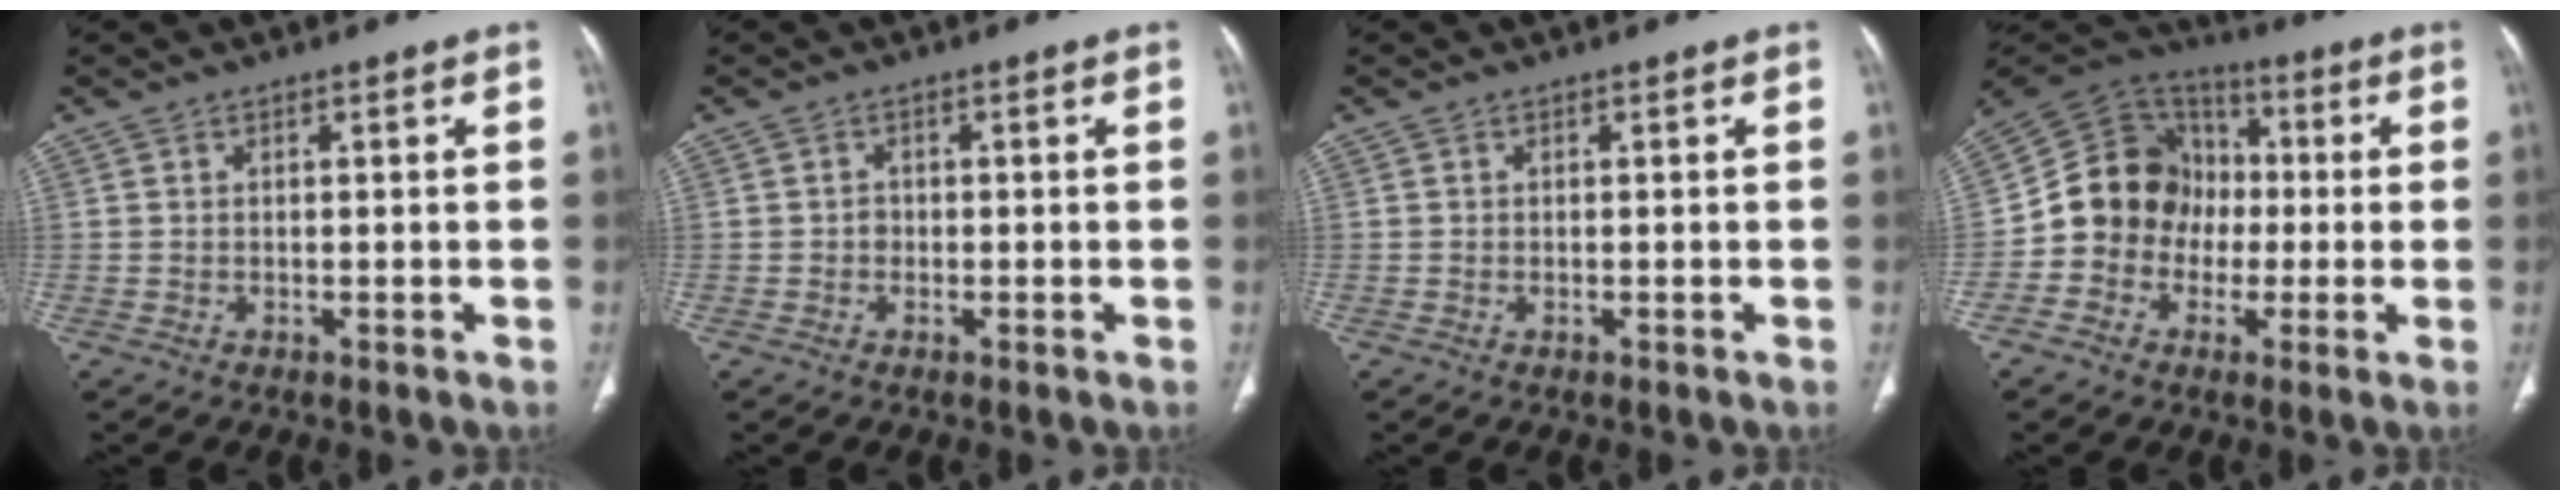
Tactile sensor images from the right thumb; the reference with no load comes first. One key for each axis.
{"total": 1.0, "fx": -0.3, "fy": 0.9, "fz": 0.4, "tx": 0.001, "ty": 0.005, "tz": -0.007}
{"total": 0.0}
{"total": 14.5, "fx": -2.0, "fy": 12.9, "fz": 6.3, "tx": -0.075, "ty": 0.042, "tz": -0.045}